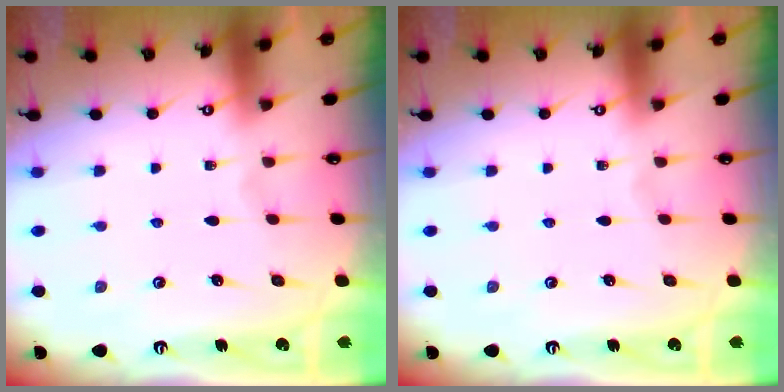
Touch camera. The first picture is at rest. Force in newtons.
{"total": 0.0}